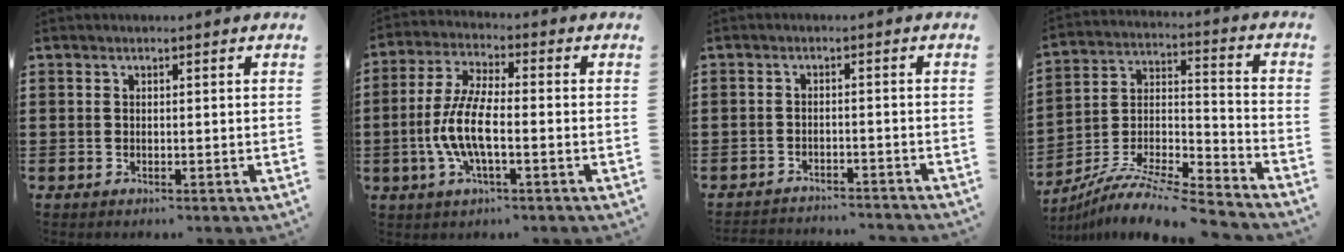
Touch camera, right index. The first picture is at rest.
{"total": 7.9, "force": [-2.2, 2.4, 7.2], "torque": [-0.171, -0.013, -0.049]}
{"total": 2.4, "force": [-2.4, 0.0, -0.1], "torque": [-0.004, 0.001, -0.053]}
{"total": 9.0, "force": [-8.2, 1.2, 3.5], "torque": [-0.064, 0.010, -0.166]}